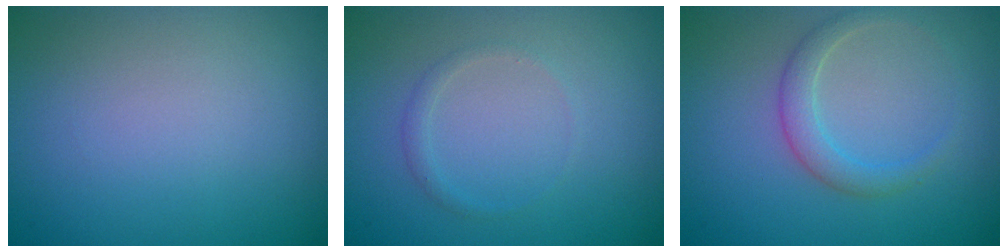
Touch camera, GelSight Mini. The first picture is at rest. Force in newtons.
{"total": 0.8, "press": 0.8, "slide": 0.1}
{"total": 2.1, "press": 2.1, "slide": 0.1}